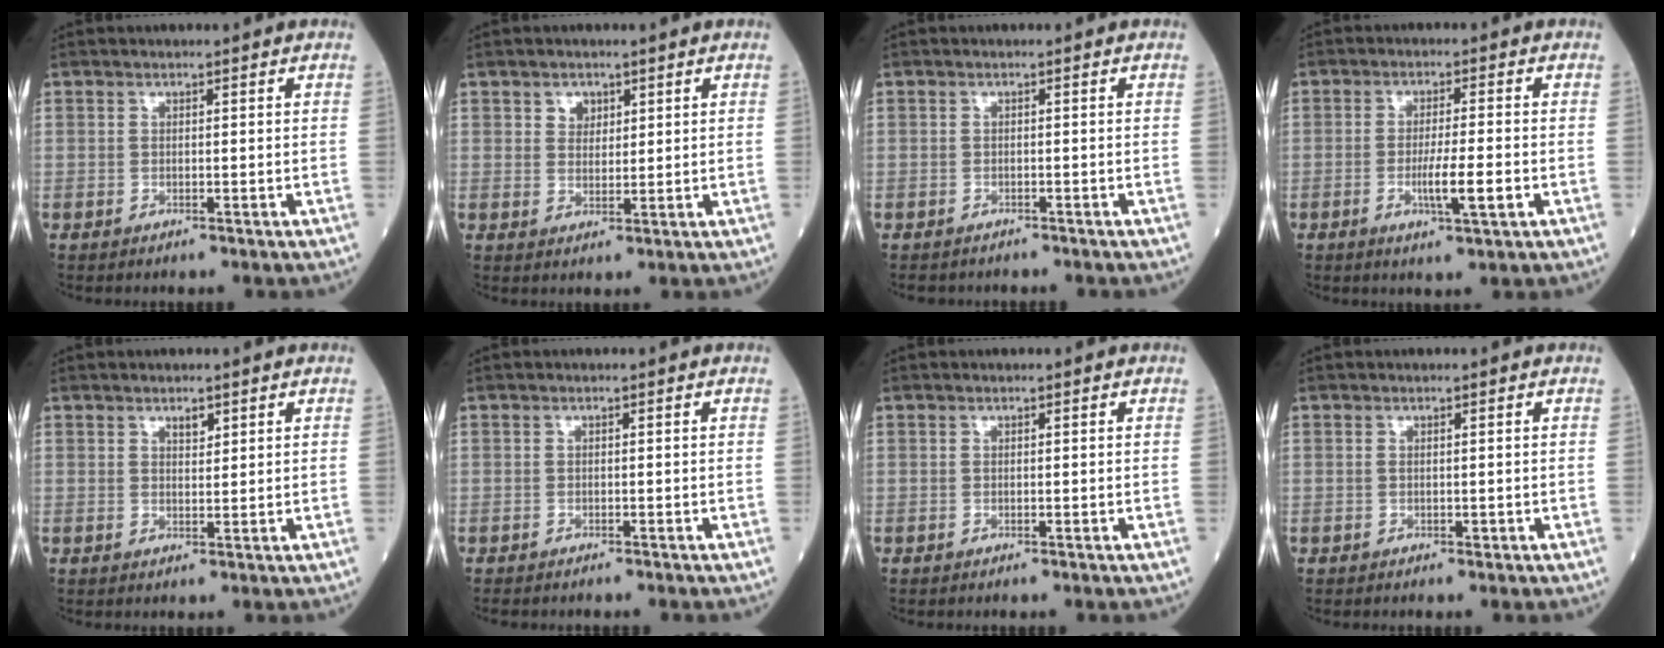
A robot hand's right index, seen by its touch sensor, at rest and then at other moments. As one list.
[{"total": 2.4, "force": [1.4, 1.8, 0.9], "torque": [-0.014, 0.001, 0.023]}, {"total": 2.5, "force": [-2.2, 1.0, 0.1], "torque": [-0.002, 0.000, -0.034]}, {"total": 5.8, "force": [-1.7, 0.2, 5.6], "torque": [-0.098, -0.009, -0.027]}, {"total": 1.6, "force": [1.1, 0.6, 1.0], "torque": [-0.014, -0.003, 0.019]}, {"total": 2.0, "force": [-1.8, 0.5, 0.6], "torque": [-0.008, -0.004, -0.023]}, {"total": 0.0}, {"total": 0.7, "force": [0.0, 0.4, 0.6], "torque": [-0.014, -0.002, 0.003]}]